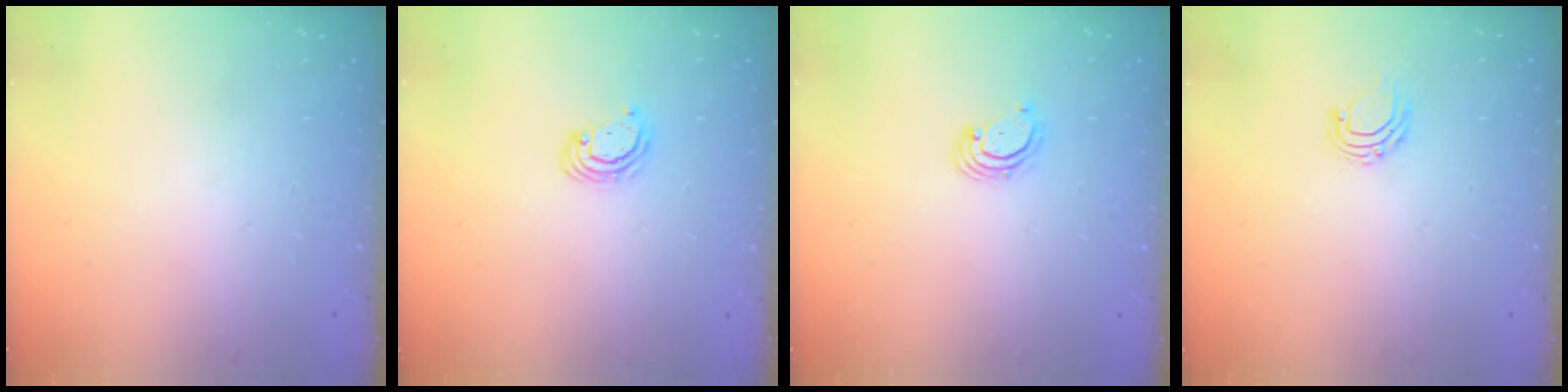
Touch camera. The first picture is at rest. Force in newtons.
{"total": 2.9, "press": 2.9, "slide": 0.3}
{"total": 2.7, "press": 2.7, "slide": 0.3}
{"total": 5.7, "press": 5.7, "slide": 0.4}